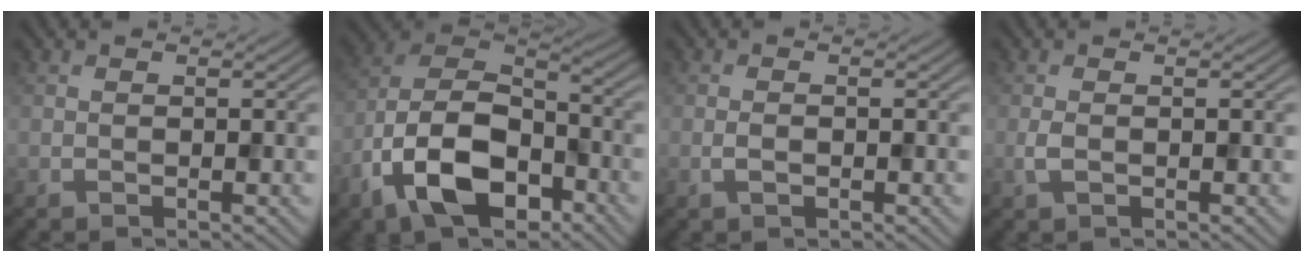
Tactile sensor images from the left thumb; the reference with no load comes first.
{"total": 14.3, "force": [-7.1, 7.7, 9.7], "torque": [-0.214, -0.019, -0.152]}
{"total": 1.4, "force": [-0.5, 0.6, 1.1], "torque": [-0.024, 0.002, -0.010]}
{"total": 1.5, "force": [-0.3, 0.6, 1.3], "torque": [-0.034, 0.000, -0.006]}